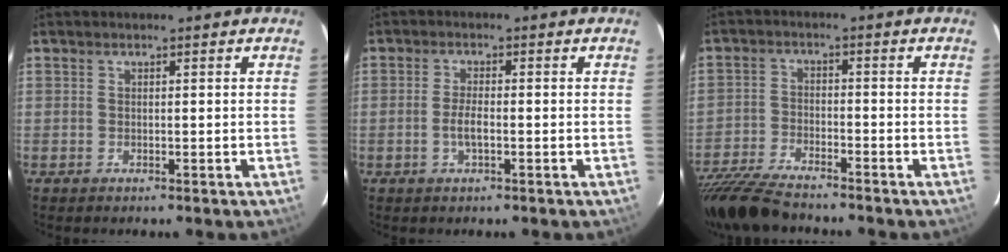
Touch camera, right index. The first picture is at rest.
{"total": 3.1, "force": [-0.9, 0.9, 2.8], "torque": [-0.060, -0.001, -0.017]}
{"total": 11.9, "force": [-10.4, 2.9, 5.1], "torque": [-0.136, -0.017, -0.198]}